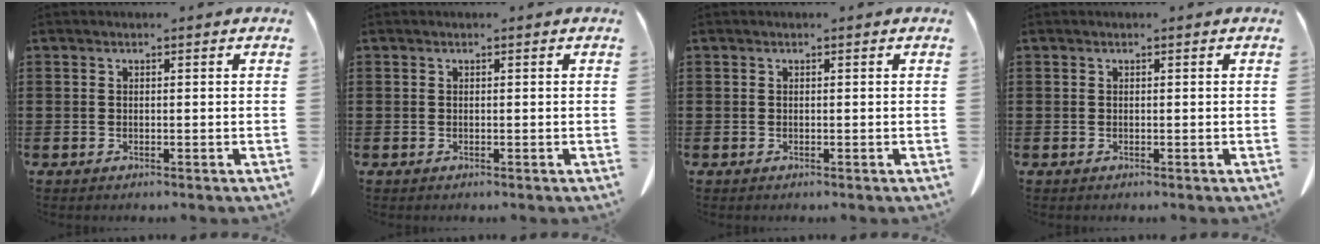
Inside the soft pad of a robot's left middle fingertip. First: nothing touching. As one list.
[{"total": 0.0}, {"total": 0.0}, {"total": 0.0}]